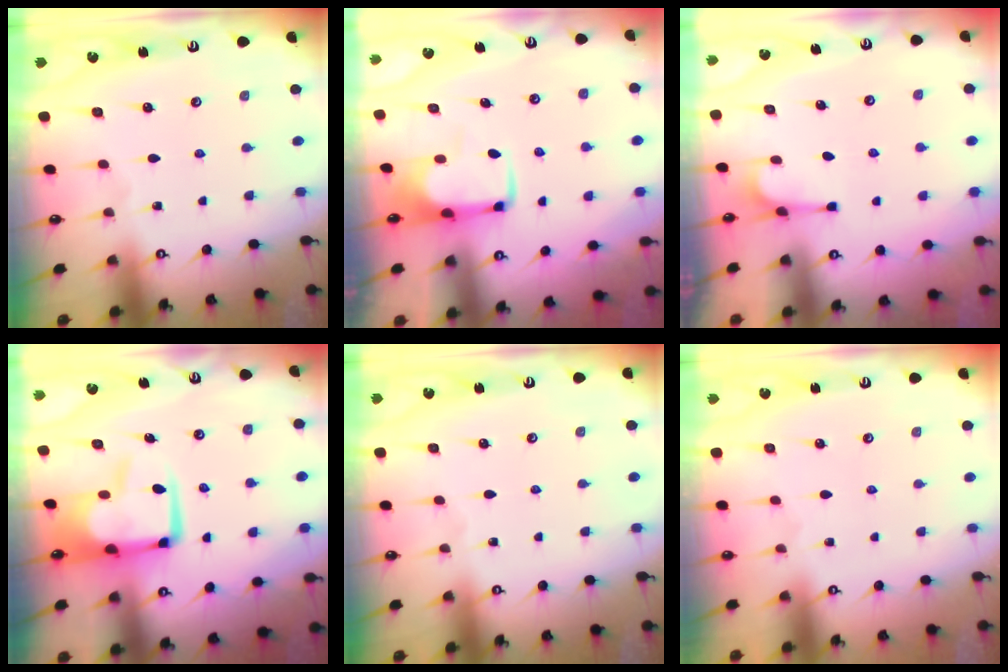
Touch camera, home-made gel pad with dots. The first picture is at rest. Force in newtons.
{"total": 1.8, "press": 1.8, "slide": 0.5}
{"total": 3.2, "press": 3.0, "slide": 1.0}
{"total": 10.1, "press": 9.9, "slide": 2.0}
{"total": 0.0}
{"total": 1.5, "press": 1.4, "slide": 0.6}